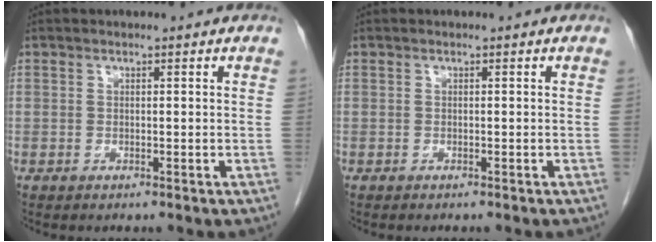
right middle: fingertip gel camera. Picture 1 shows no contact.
{"total": 1.4, "force": [-1.3, 0.2, 0.6], "torque": [-0.009, -0.001, -0.015]}